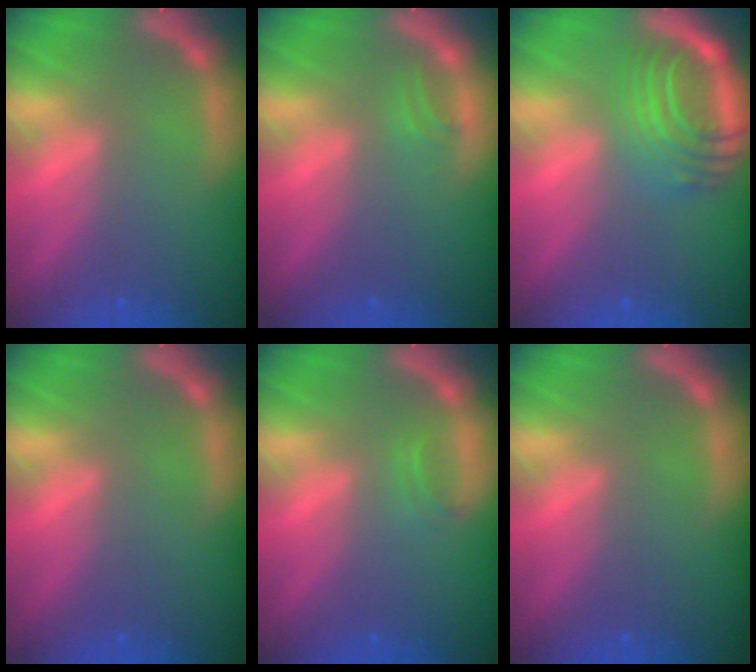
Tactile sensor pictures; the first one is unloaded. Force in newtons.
{"total": 0.9}
{"total": 7.5}
{"total": 0.0}
{"total": 0.9}
{"total": 0.0}